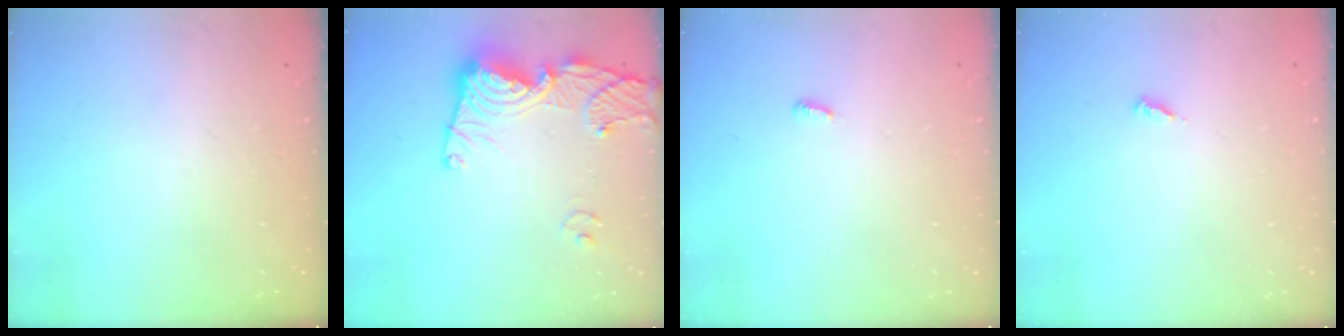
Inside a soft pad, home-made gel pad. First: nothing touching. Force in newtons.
{"total": 14.9, "press": 14.8, "slide": 1.7}
{"total": 2.6, "press": 2.6, "slide": 0.2}
{"total": 3.2, "press": 3.2, "slide": 0.3}